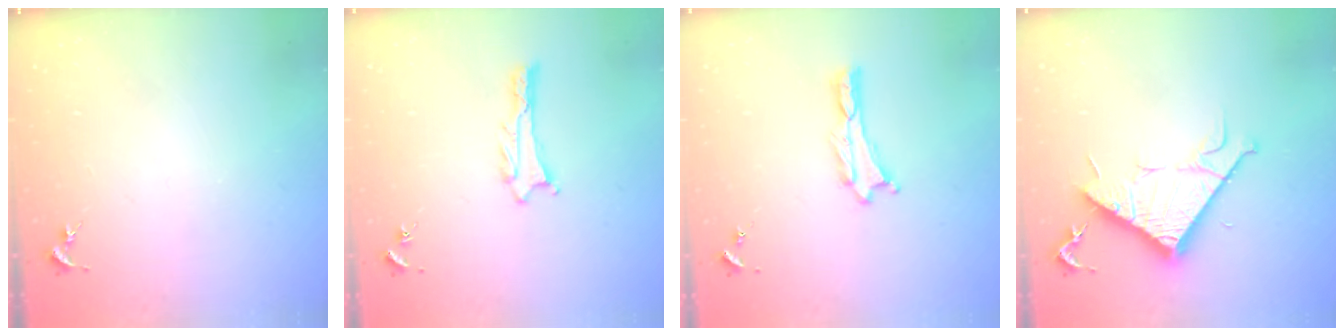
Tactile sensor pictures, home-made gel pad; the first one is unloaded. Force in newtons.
{"total": 1.1, "press": 1.1, "slide": 0.1}
{"total": 0.0}
{"total": 10.2, "press": 10.2, "slide": 0.3}